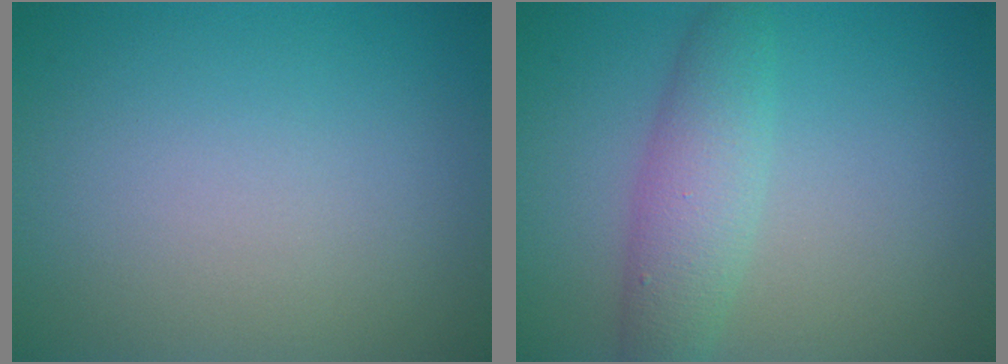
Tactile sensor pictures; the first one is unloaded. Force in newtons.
{"total": 3.8, "press": 3.8, "slide": 0.1}